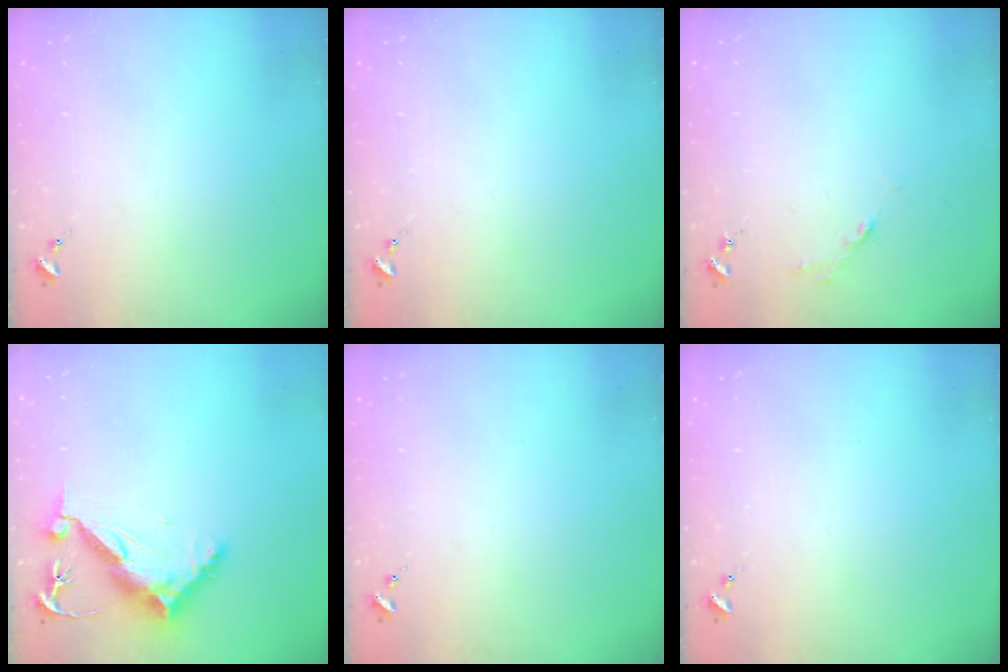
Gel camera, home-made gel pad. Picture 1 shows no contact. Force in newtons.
{"total": 0.0}
{"total": 2.7, "press": 2.7, "slide": 0.4}
{"total": 11.4, "press": 11.4, "slide": 0.8}
{"total": 0.0}
{"total": 0.0}